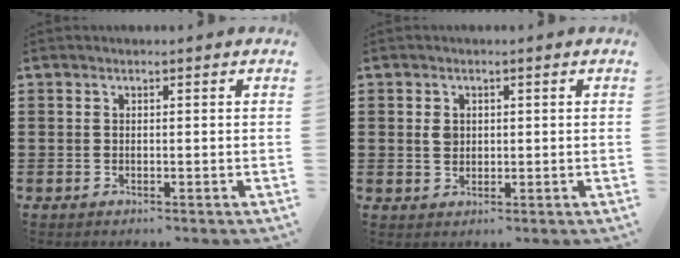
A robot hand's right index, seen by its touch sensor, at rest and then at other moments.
{"total": 2.1, "force": [0.3, 1.7, 1.3], "torque": [-0.030, 0.009, 0.006]}